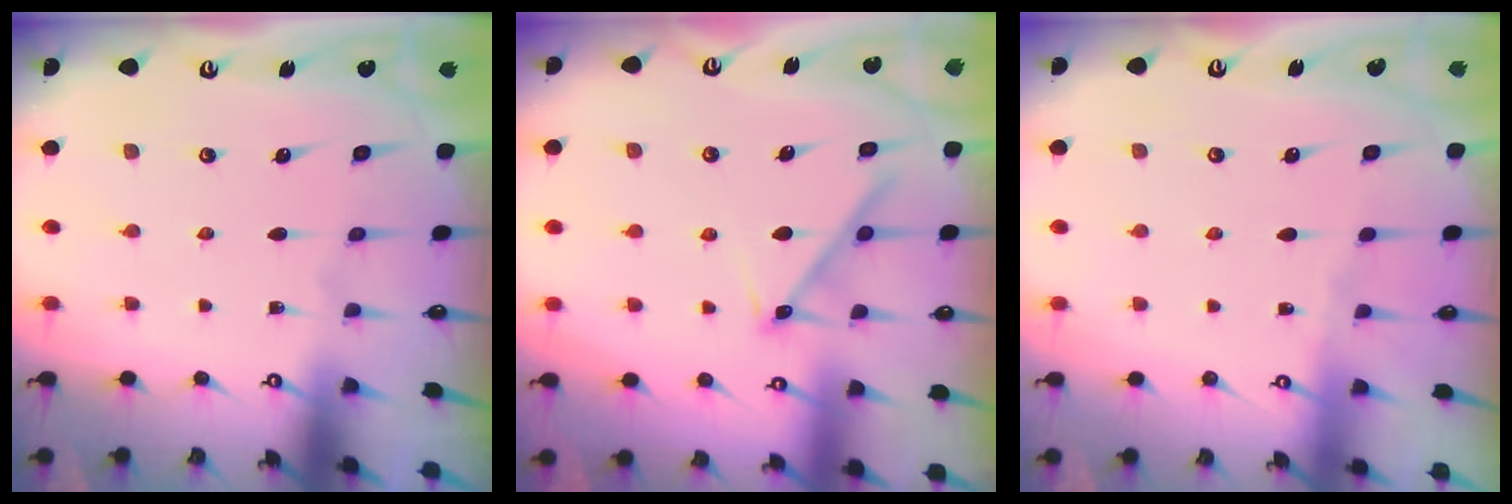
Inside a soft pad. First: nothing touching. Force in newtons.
{"total": 8.0, "press": 8.0, "slide": 0.5}
{"total": 1.6, "press": 1.6, "slide": 0.4}